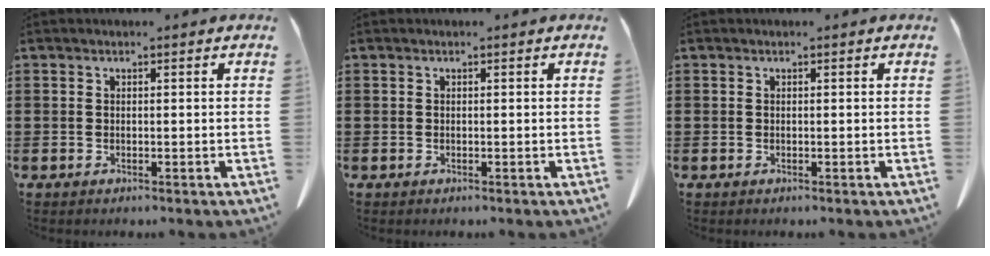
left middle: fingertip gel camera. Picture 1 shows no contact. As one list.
[{"total": 0.0}, {"total": 0.0}]